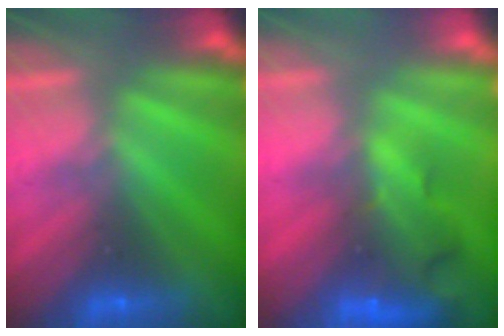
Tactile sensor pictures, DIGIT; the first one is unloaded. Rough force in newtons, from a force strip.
{"total": 7.1}